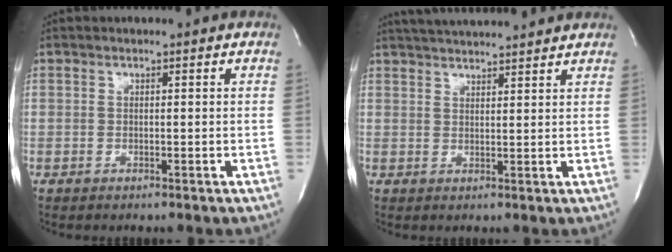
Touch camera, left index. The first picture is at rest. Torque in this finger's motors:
{"motor_torque": [0.01, -0.11, 0.24, 0.12]}